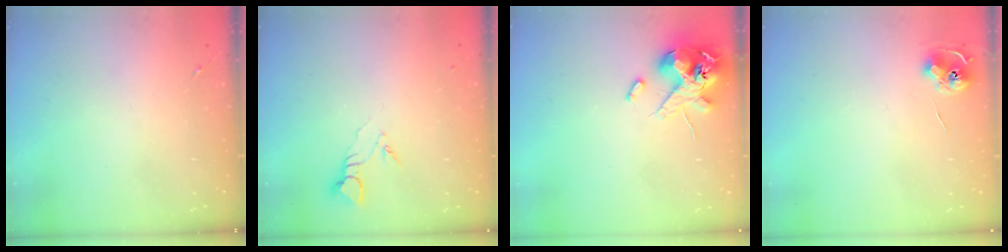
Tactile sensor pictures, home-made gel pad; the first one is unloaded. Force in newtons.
{"total": 3.7, "press": 3.6, "slide": 0.3}
{"total": 14.1, "press": 13.9, "slide": 2.5}
{"total": 6.6, "press": 6.6, "slide": 0.3}